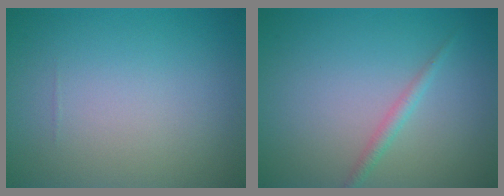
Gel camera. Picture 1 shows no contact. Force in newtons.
{"total": 1.3, "press": 1.3, "slide": 0.1}